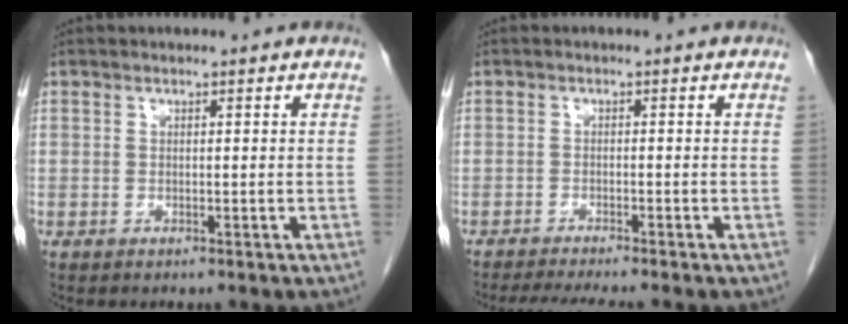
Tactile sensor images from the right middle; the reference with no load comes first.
{"total": 6.3, "force": [-5.5, -0.5, 2.9], "torque": [-0.040, -0.014, -0.088]}